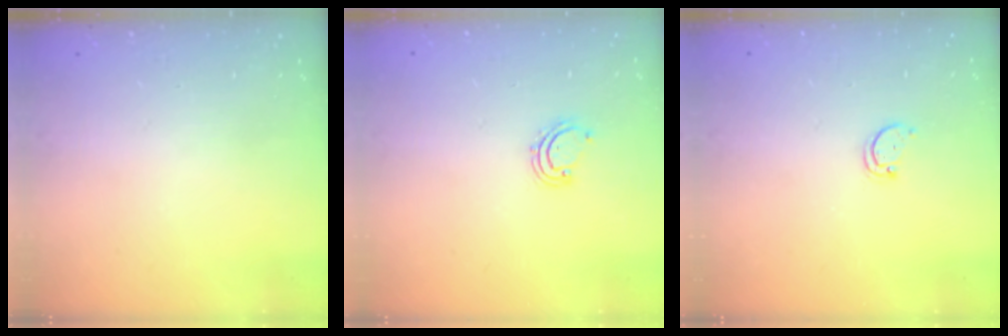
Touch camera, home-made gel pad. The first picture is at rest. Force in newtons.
{"total": 3.5, "press": 3.5, "slide": 0.3}
{"total": 2.6, "press": 2.5, "slide": 0.4}